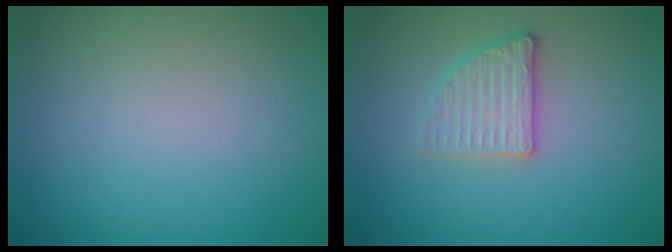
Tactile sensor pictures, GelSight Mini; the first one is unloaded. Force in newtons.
{"total": 2.7, "press": 2.5, "slide": 1.0}